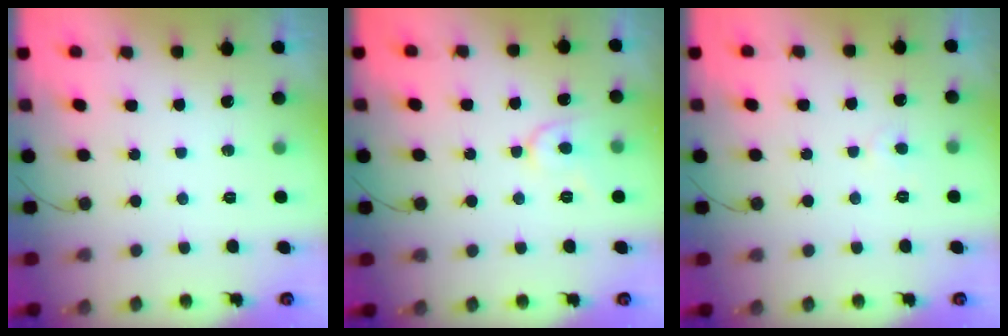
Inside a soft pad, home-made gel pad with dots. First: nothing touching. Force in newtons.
{"total": 6.4, "press": 6.4, "slide": 0.8}
{"total": 3.3, "press": 3.3, "slide": 0.3}